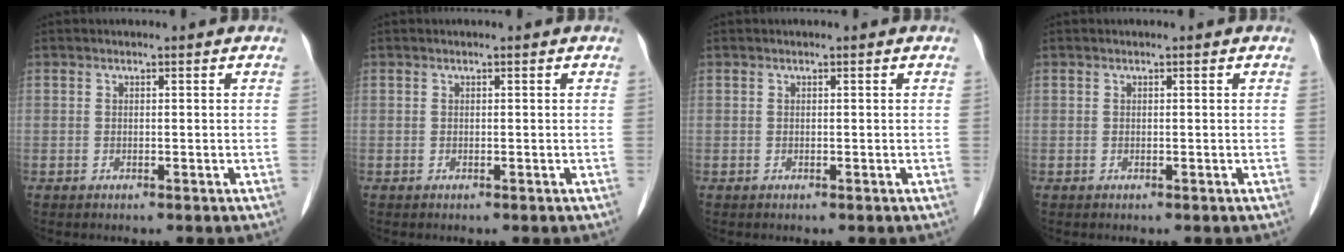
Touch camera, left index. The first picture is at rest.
{"total": 0.0}
{"total": 0.0}
{"total": 0.0}